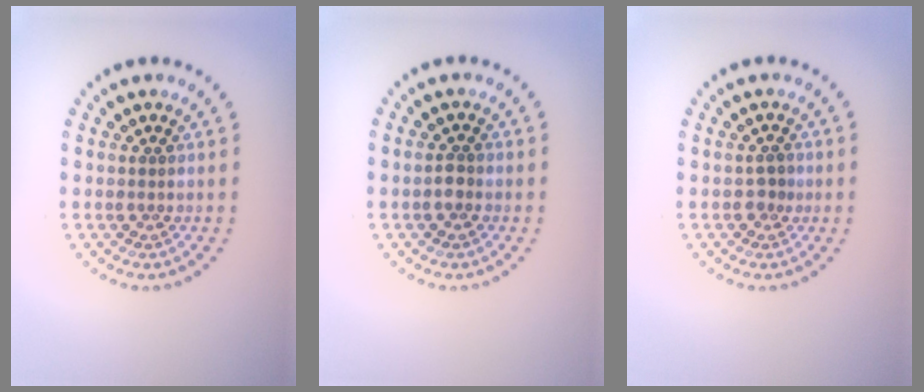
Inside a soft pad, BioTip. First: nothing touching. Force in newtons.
{"total": 1.1, "press": 1.0, "slide": 0.5}
{"total": 1.2, "press": 1.2, "slide": 0.4}